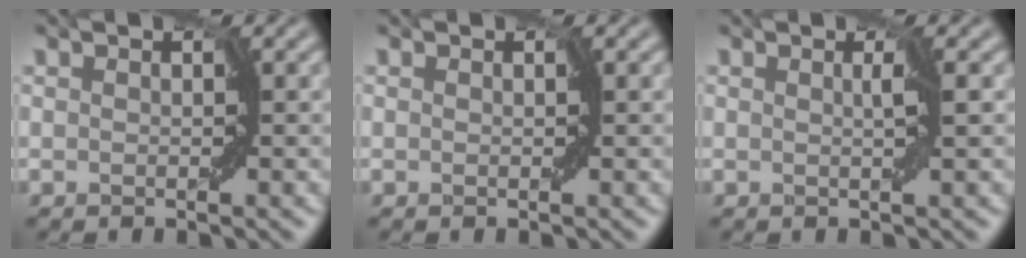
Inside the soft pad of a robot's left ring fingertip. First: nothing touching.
{"total": 0.0}
{"total": 0.8, "force": [0.2, -0.4, 0.7], "torque": [-0.024, -0.002, 0.005]}